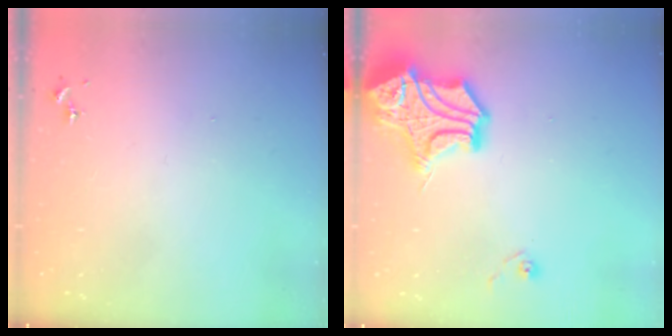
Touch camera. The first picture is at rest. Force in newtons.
{"total": 21.1, "press": 21.0, "slide": 2.6}